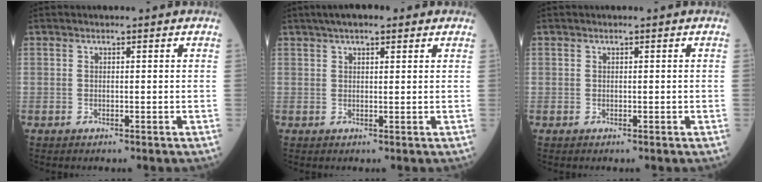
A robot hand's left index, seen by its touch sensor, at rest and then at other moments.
{"total": 6.2, "force": [4.4, 1.9, 3.9], "torque": [-0.059, 0.035, 0.069]}
{"total": 0.0}